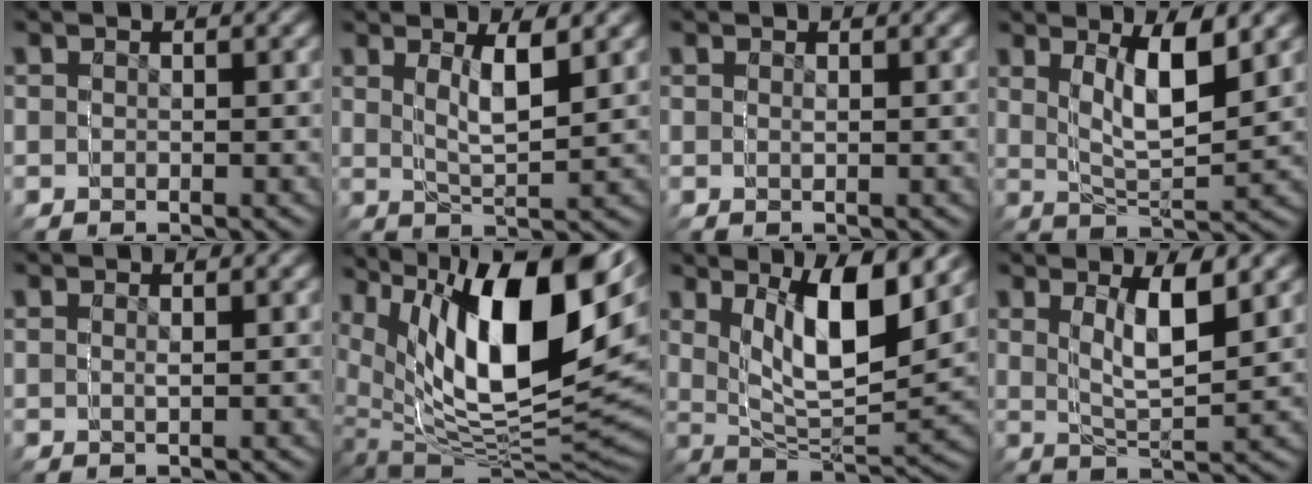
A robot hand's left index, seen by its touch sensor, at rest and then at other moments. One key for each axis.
{"total": 3.4, "fx": 3.0, "fy": -1.6, "fz": 0.3, "tx": -0.019, "ty": 0.021, "tz": 0.041}
{"total": 0.7, "fx": 0.0, "fy": -0.5, "fz": -0.4, "tx": 0.013, "ty": 0.004, "tz": -0.001}
{"total": 4.5, "fx": 4.2, "fy": -0.4, "fz": 1.4, "tx": -0.054, "ty": 0.030, "tz": 0.052}
{"total": 1.1, "fx": 0.2, "fy": -1.0, "fz": -0.4, "tx": 0.011, "ty": 0.010, "tz": 0.002}
{"total": 16.1, "fx": 3.2, "fy": 11.0, "fz": 11.3, "tx": -0.206, "ty": -0.005, "tz": 0.054}
{"total": 7.1, "fx": 5.5, "fy": 2.1, "fz": 4.0, "tx": -0.109, "ty": 0.029, "tz": 0.070}
{"total": 3.8, "fx": 3.5, "fy": -1.3, "fz": 0.8, "tx": -0.039, "ty": 0.024, "tz": 0.046}